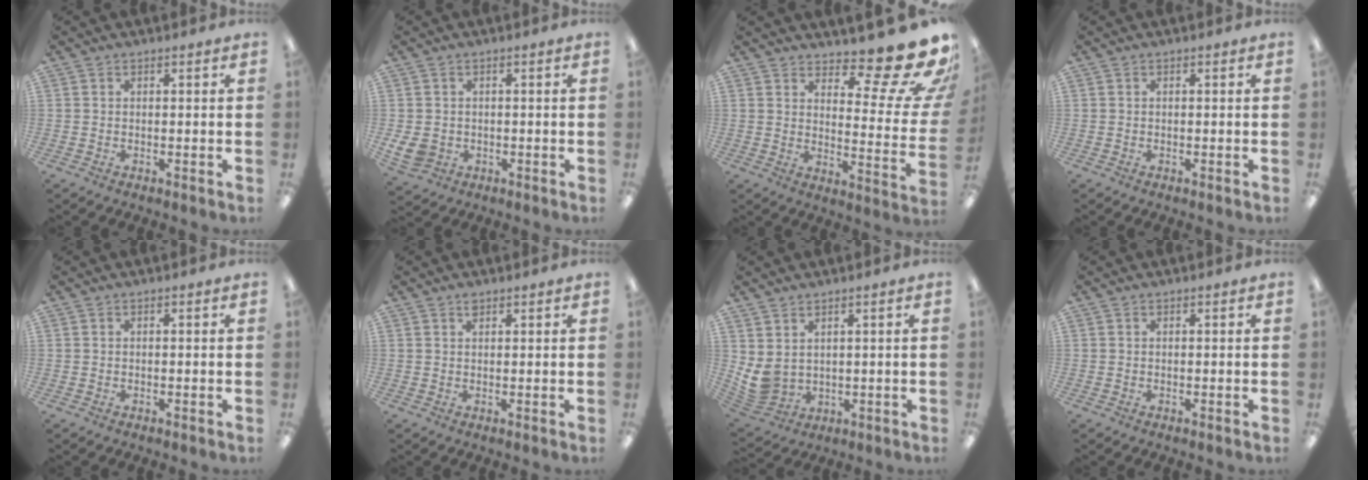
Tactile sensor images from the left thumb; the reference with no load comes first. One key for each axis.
{"total": 4.5, "fx": -0.6, "fy": 3.8, "fz": 2.2, "tx": -0.058, "ty": 0.002, "tz": -0.011}
{"total": 16.0, "fx": 11.7, "fy": 4.5, "fz": 9.9, "tx": -0.121, "ty": -0.103, "tz": 0.192}
{"total": 0.0}
{"total": 0.0}
{"total": 1.4, "fx": 1.2, "fy": 0.5, "fz": 0.6, "tx": -0.006, "ty": -0.003, "tz": 0.020}
{"total": 5.5, "fx": 2.7, "fy": 4.0, "fz": 2.8, "tx": -0.080, "ty": -0.018, "tz": 0.052}
{"total": 0.0}